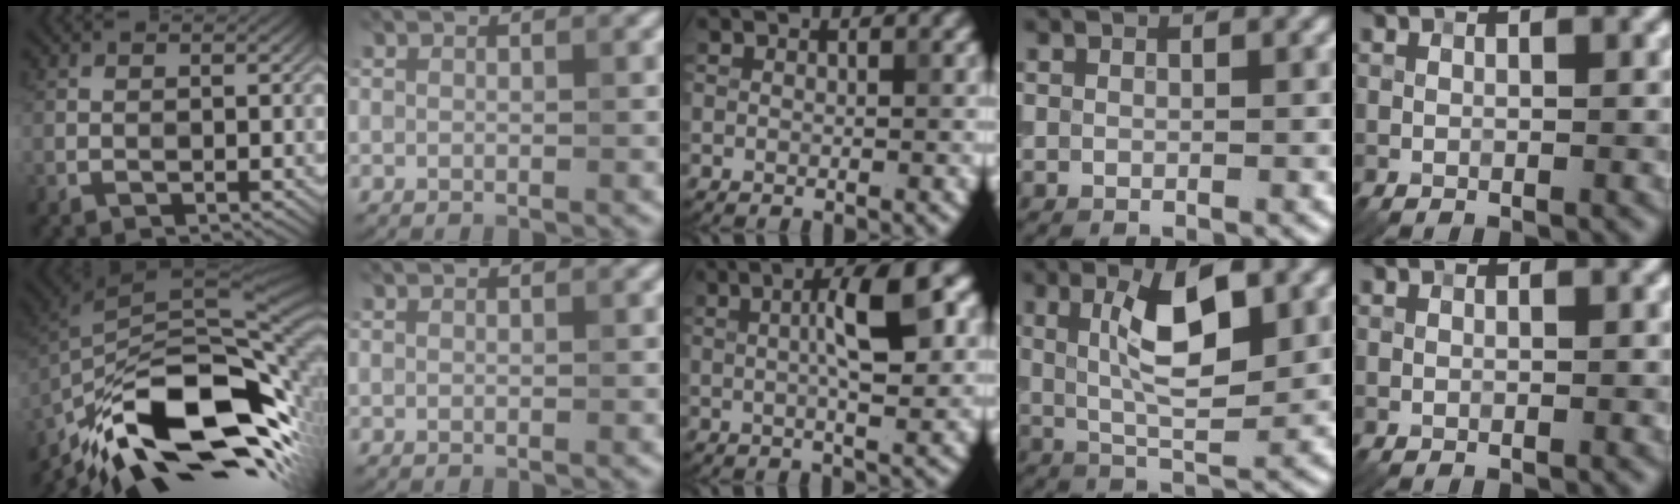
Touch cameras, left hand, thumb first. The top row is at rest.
{"thumb": {"total": 16.8, "force": [-8.7, 6.6, 12.8], "torque": [-0.256, -0.011, -0.159]}, "middle": {"total": 5.3, "force": [1.0, 1.1, 5.1], "torque": [-0.086, 0.012, 0.017]}, "ring": {"total": 6.1, "force": [1.8, 1.9, 5.5], "torque": [-0.096, 0.000, 0.033]}}